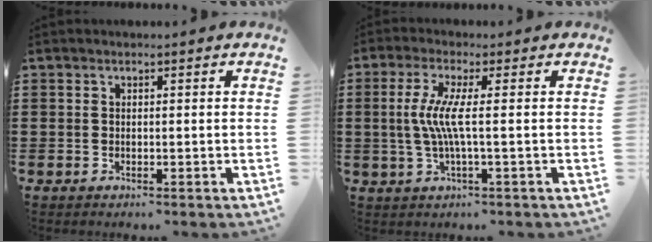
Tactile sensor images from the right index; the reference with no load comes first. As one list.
[{"total": 5.9, "force": [-0.2, 0.0, 5.9], "torque": [-0.138, -0.019, -0.016]}]